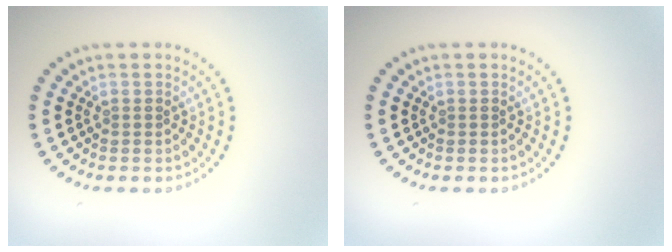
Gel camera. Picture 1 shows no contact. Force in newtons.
{"total": 0.0}